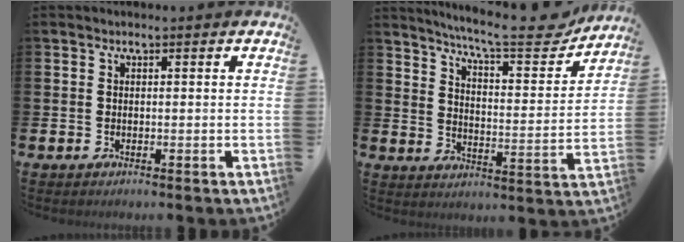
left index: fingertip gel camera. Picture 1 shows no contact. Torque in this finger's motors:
{"motor_torque": [0.32, -1.82, 0.52, 0.14]}